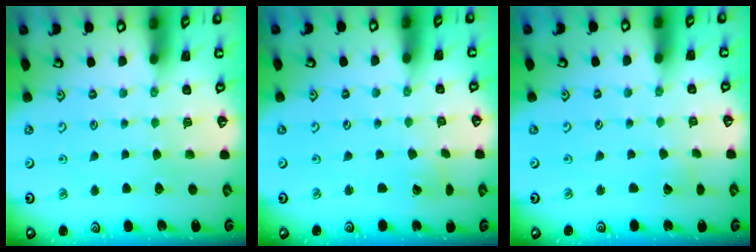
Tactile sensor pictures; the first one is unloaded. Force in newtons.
{"total": 2.1, "press": 2.1, "slide": 0.2}
{"total": 2.7, "press": 2.6, "slide": 0.3}